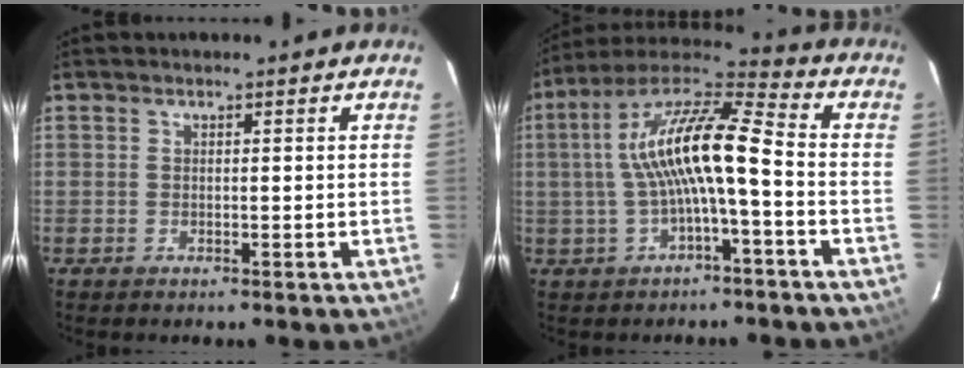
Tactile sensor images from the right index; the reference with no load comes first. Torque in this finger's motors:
{"motor_torque": [1.02, -0.59, 1.05, 0.21]}